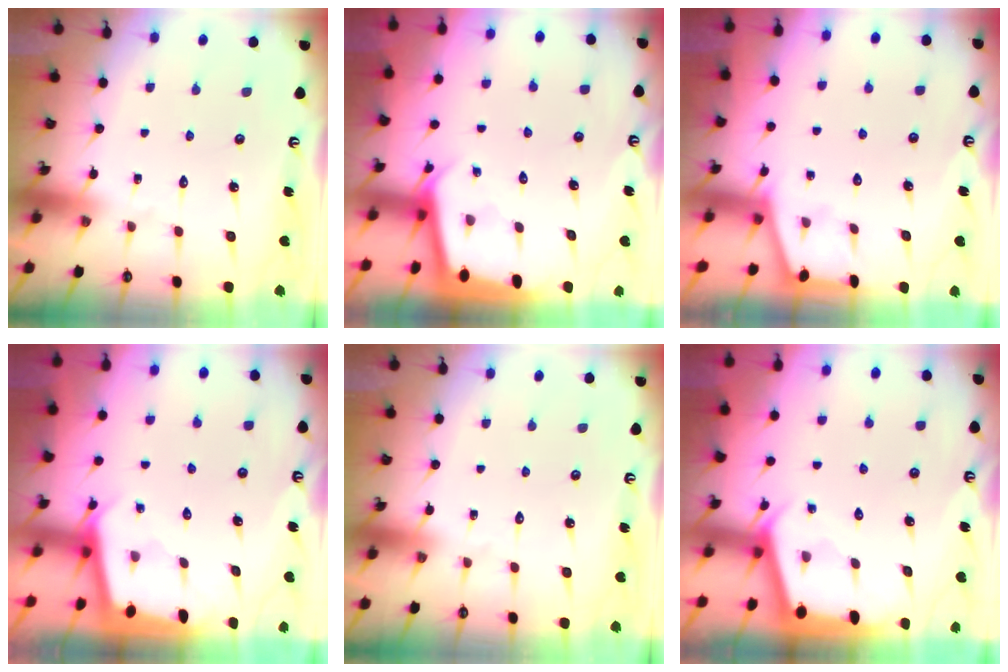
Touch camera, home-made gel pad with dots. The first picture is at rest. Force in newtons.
{"total": 2.2, "press": 2.2, "slide": 0.1}
{"total": 1.3, "press": 1.2, "slide": 0.2}
{"total": 1.8, "press": 1.8, "slide": 0.1}
{"total": 0.0}
{"total": 2.4, "press": 2.4, "slide": 0.2}